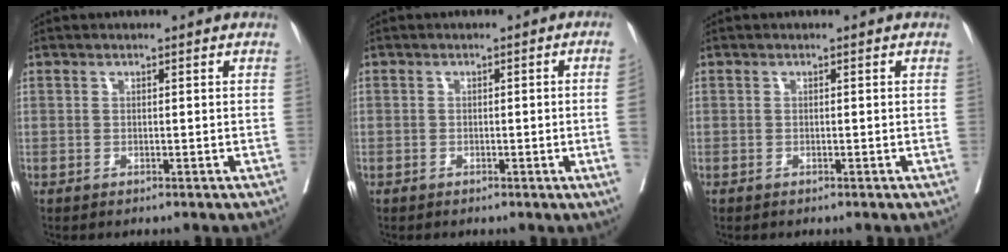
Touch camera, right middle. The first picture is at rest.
{"total": 3.2, "force": [-0.7, -0.7, 3.0], "torque": [-0.043, 0.000, -0.007]}
{"total": 0.0}